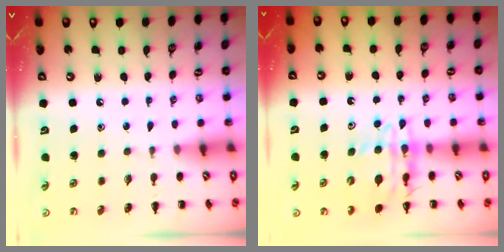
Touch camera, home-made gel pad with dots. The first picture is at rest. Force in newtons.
{"total": 12.0, "press": 11.3, "slide": 3.9}